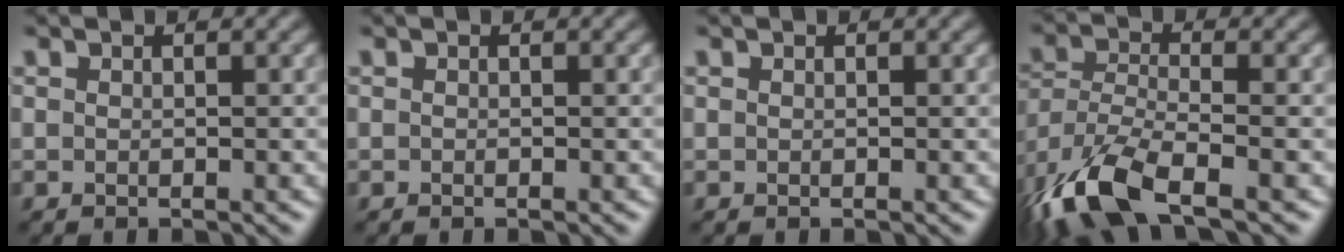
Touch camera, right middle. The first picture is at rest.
{"total": 0.0}
{"total": 0.0}
{"total": 9.7, "force": [-6.1, 3.2, 6.8], "torque": [-0.150, -0.016, -0.127]}